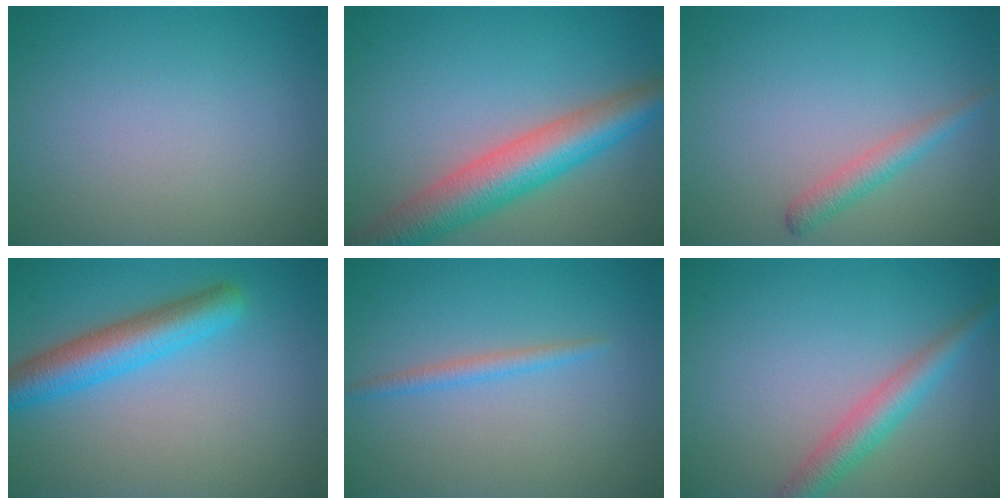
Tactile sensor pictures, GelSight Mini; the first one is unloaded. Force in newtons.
{"total": 7.7, "press": 7.7, "slide": 0.3}
{"total": 2.0, "press": 2.0, "slide": 0.1}
{"total": 5.1, "press": 5.1, "slide": 0.1}
{"total": 1.5, "press": 1.5, "slide": 0.1}
{"total": 3.4, "press": 3.4, "slide": 0.1}